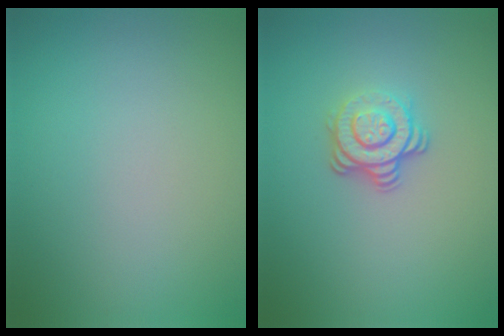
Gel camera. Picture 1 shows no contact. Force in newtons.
{"total": 3.5, "press": 2.5, "slide": 2.4}